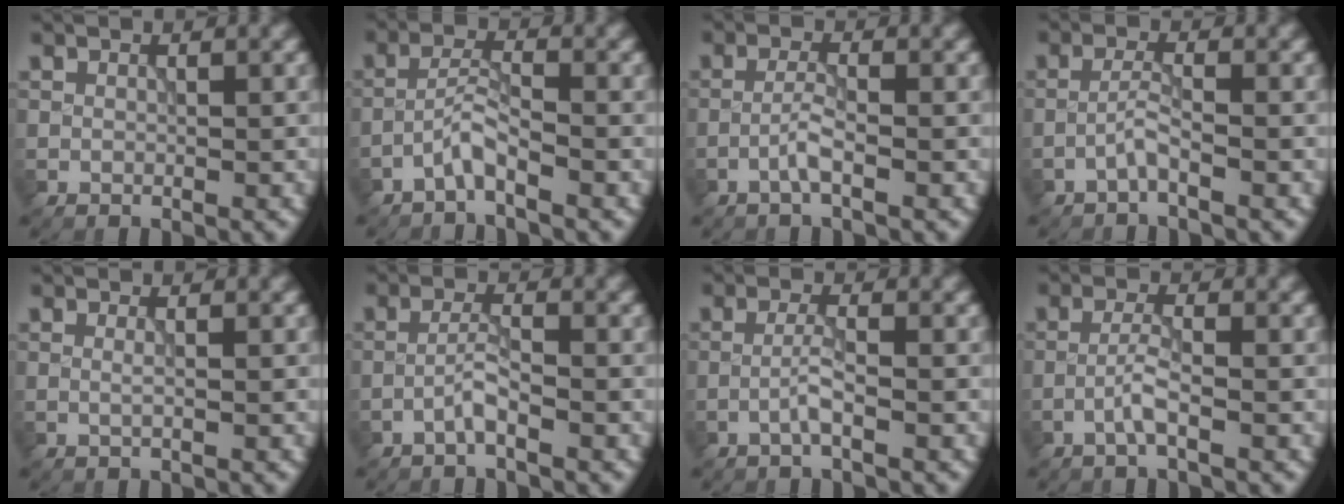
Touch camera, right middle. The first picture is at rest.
{"total": 2.3, "force": [-1.7, 0.2, 1.4], "torque": [-0.030, 0.010, -0.041]}
{"total": 1.8, "force": [-1.0, 0.1, 1.5], "torque": [-0.032, 0.007, -0.025]}
{"total": 1.6, "force": [-1.1, 0.0, 1.2], "torque": [-0.024, 0.009, -0.027]}
{"total": 0.8, "force": [0.1, 0.2, 0.7], "torque": [-0.012, -0.001, -0.004]}
{"total": 1.8, "force": [-1.2, 0.1, 1.3], "torque": [-0.026, 0.009, -0.028]}
{"total": 1.8, "force": [-0.8, 0.0, 1.6], "torque": [-0.032, 0.008, -0.022]}
{"total": 2.0, "force": [-1.1, 0.1, 1.7], "torque": [-0.036, 0.009, -0.027]}